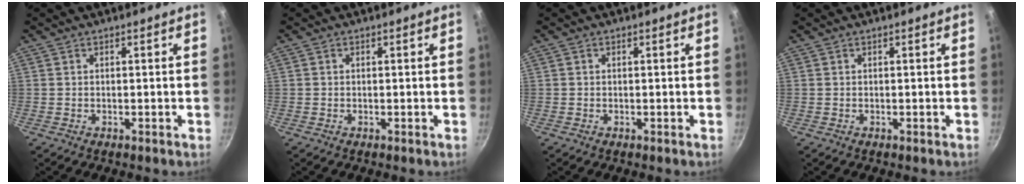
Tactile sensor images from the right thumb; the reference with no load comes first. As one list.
[{"total": 0.0}, {"total": 0.0}, {"total": 0.0}]